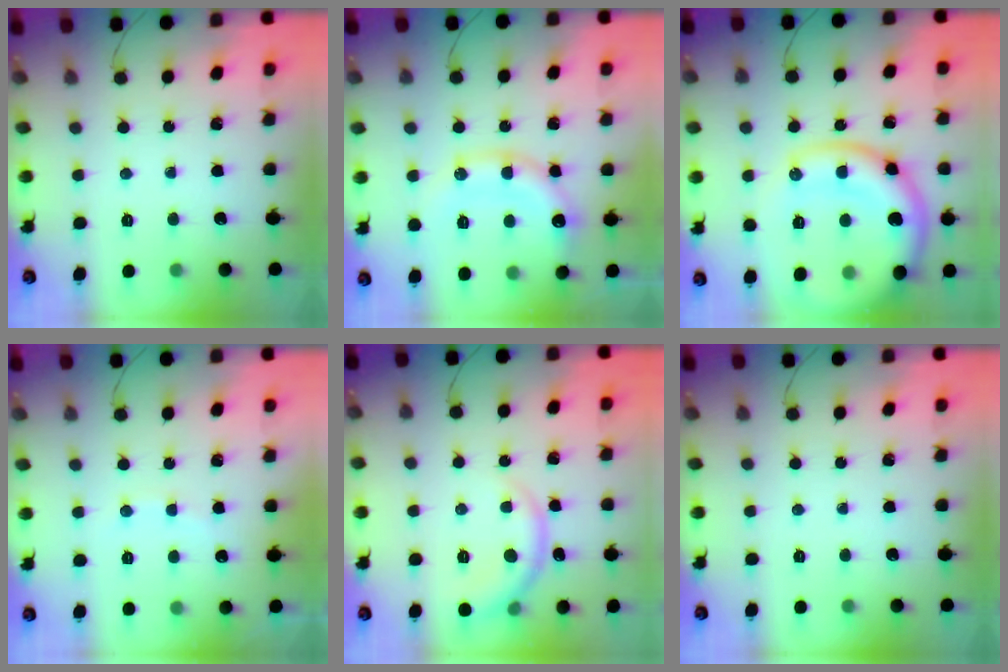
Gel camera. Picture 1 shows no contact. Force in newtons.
{"total": 15.0, "press": 14.9, "slide": 1.6}
{"total": 20.3, "press": 20.1, "slide": 2.4}
{"total": 5.9, "press": 5.8, "slide": 1.0}
{"total": 6.8, "press": 6.7, "slide": 1.0}
{"total": 0.0}